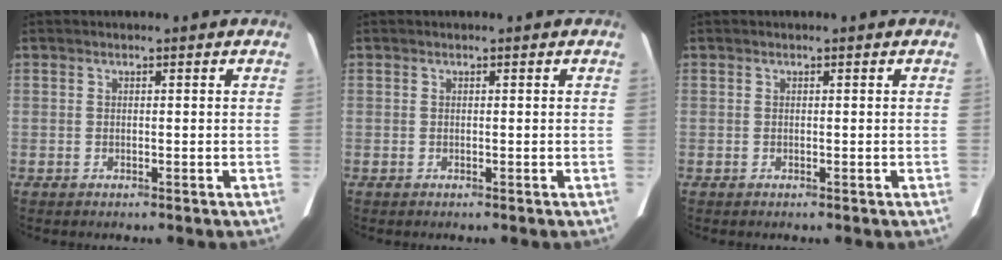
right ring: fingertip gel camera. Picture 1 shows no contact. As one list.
[{"total": 0.0}, {"total": 0.0}]